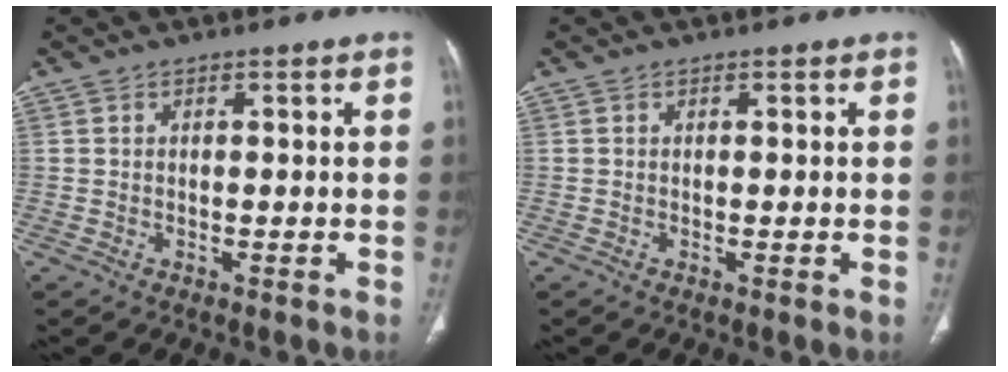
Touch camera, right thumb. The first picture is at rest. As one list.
[{"total": 0.0}]